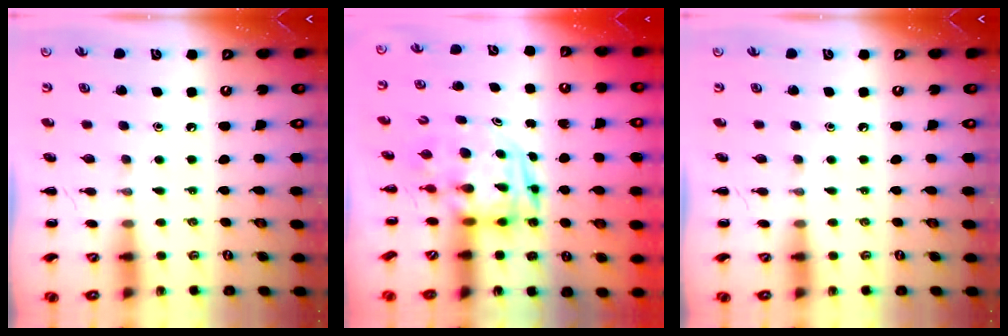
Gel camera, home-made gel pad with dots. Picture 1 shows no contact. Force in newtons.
{"total": 3.3, "press": 3.2, "slide": 0.7}
{"total": 0.0}